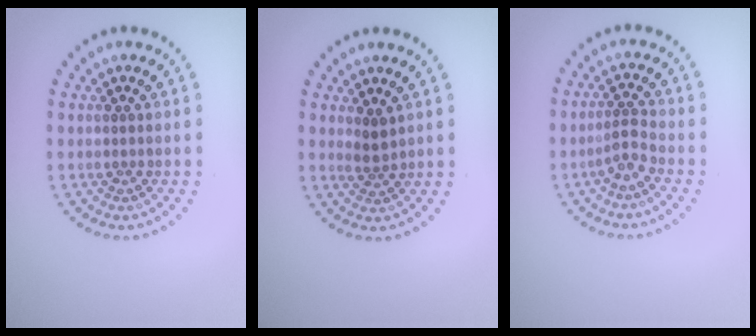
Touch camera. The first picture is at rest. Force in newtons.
{"total": 1.4, "press": 1.1, "slide": 0.9}
{"total": 1.9, "press": 1.4, "slide": 1.3}